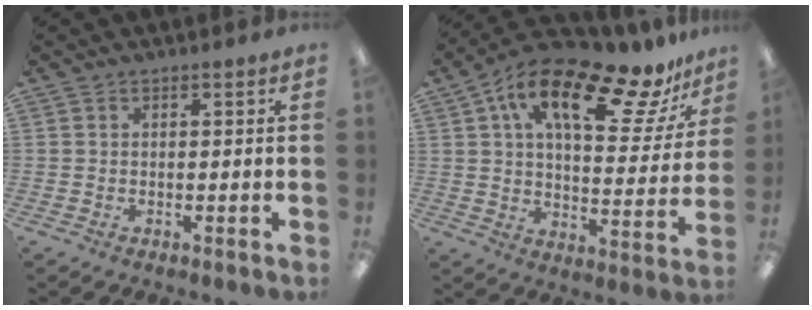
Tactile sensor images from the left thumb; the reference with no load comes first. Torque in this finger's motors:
{"motor_torque": [0.43, 0.56, 1.65, -1.12, 0.41]}